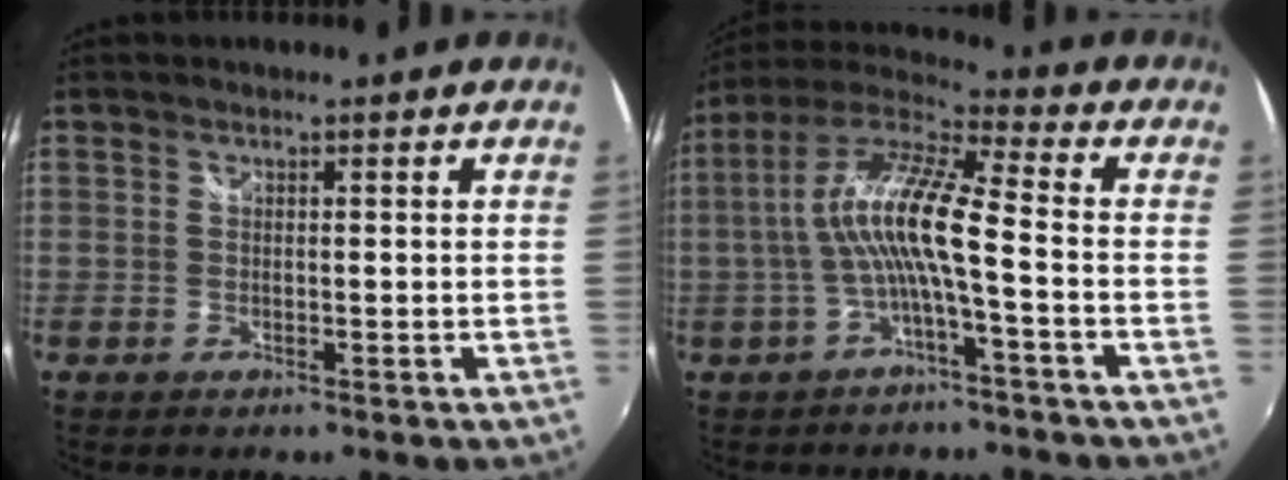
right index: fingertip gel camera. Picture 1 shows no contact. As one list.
[{"total": 11.7, "force": [-2.0, 1.2, 11.5], "torque": [-0.227, 0.014, -0.037]}]